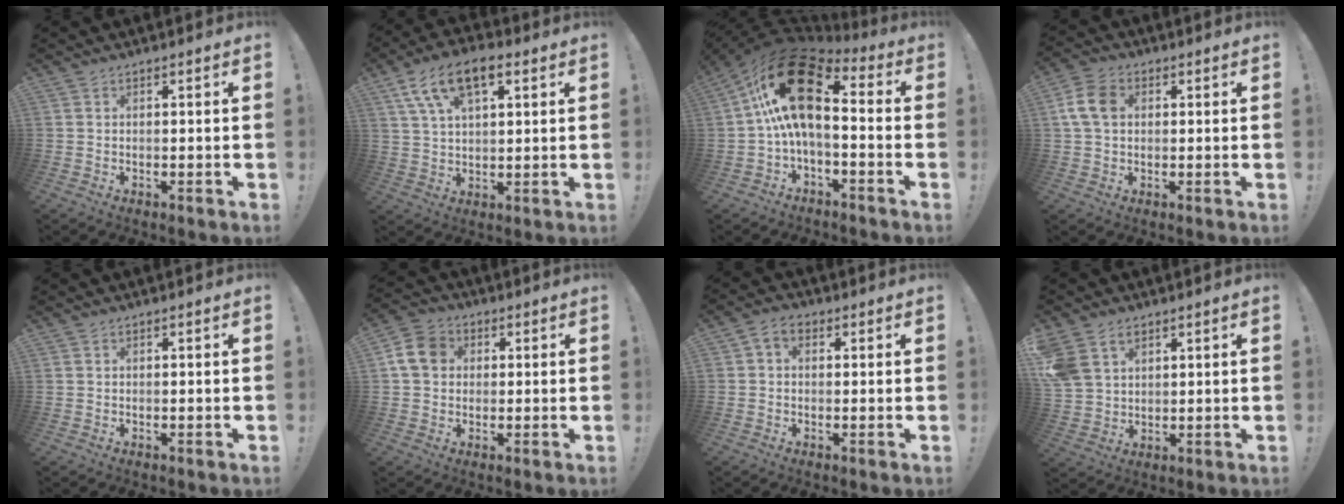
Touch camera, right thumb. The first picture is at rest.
{"total": 12.3, "force": [5.8, 6.2, 8.9], "torque": [-0.161, -0.011, 0.107]}
{"total": 19.9, "force": [4.2, 9.2, 17.1], "torque": [-0.310, -0.011, 0.080]}
{"total": 8.9, "force": [1.6, 6.3, 6.0], "torque": [-0.126, 0.012, 0.034]}
{"total": 0.0}
{"total": 9.5, "force": [2.0, 7.7, 5.2], "torque": [-0.096, 0.008, 0.041]}
{"total": 3.6, "force": [0.4, 2.8, 2.3], "torque": [-0.039, 0.003, 0.009]}
{"total": 8.1, "force": [4.4, 5.8, 3.5], "torque": [-0.066, -0.017, 0.090]}